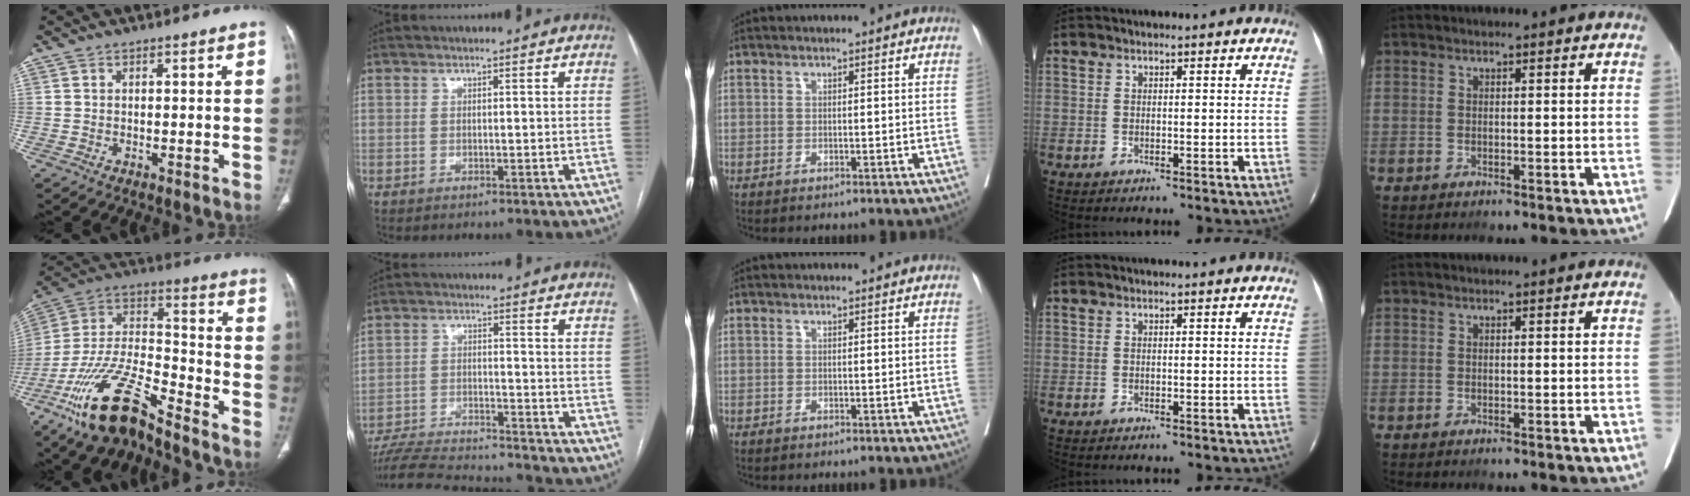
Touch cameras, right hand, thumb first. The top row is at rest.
{"thumb": {"total": 19.1, "force": [-13.5, 5.7, 12.2], "torque": [-0.242, 0.071, -0.250]}, "index": {"total": 15.7, "force": [-14.8, 1.8, 4.9], "torque": [-0.094, -0.006, -0.229]}}